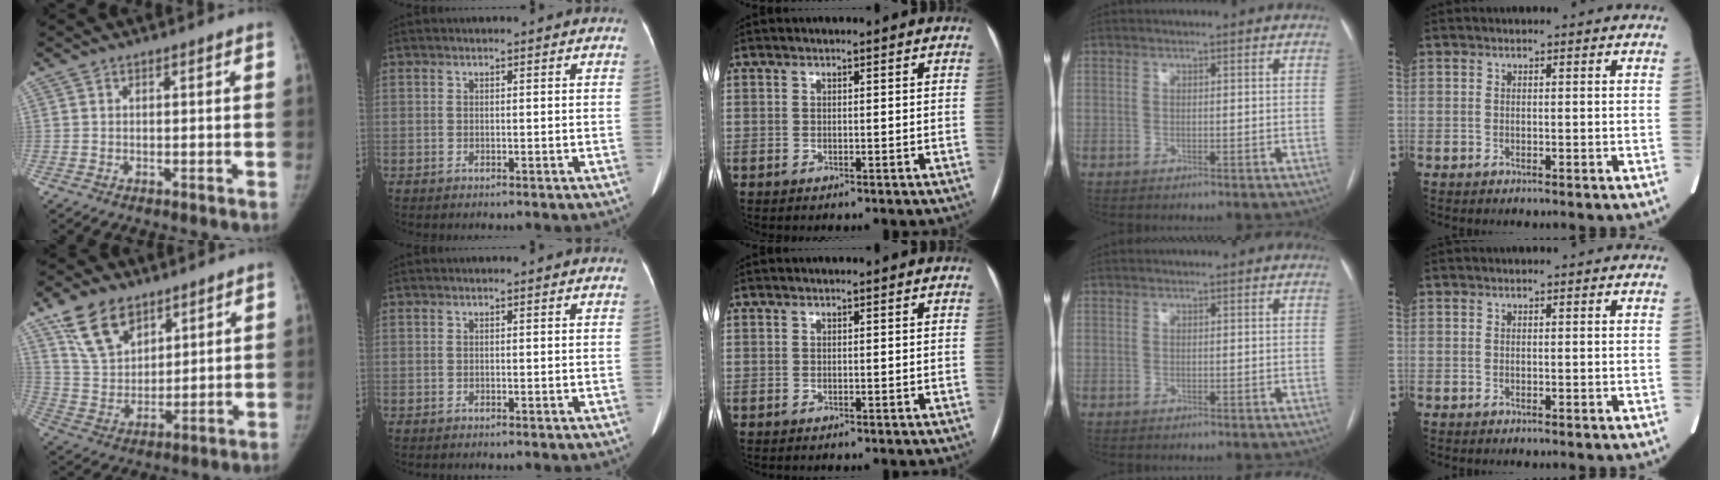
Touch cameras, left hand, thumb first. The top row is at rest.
{"thumb": {"total": 12.5, "force": [7.9, 7.4, 6.2], "torque": [-0.092, -0.033, 0.156]}}